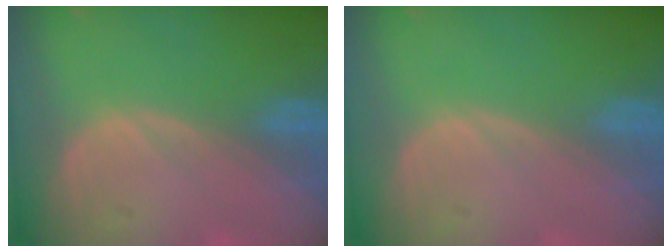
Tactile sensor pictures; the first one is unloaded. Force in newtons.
{"total": 0.0}